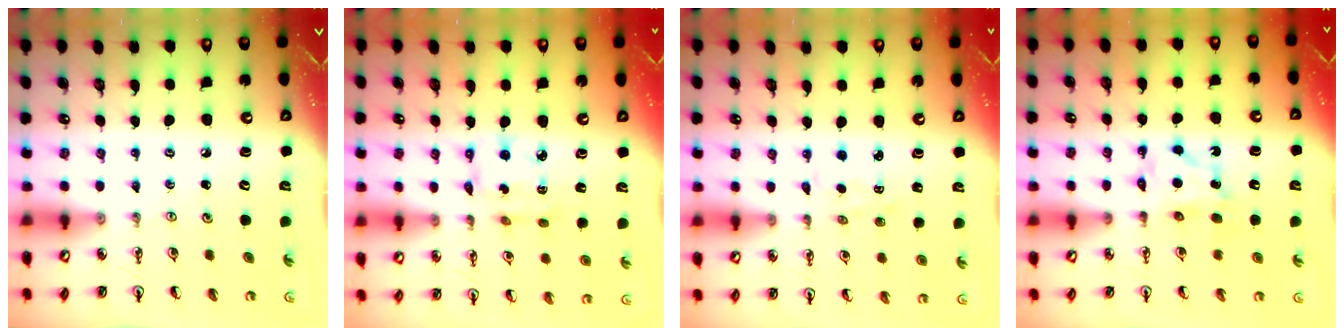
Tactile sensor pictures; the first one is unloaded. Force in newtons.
{"total": 4.6, "press": 4.6, "slide": 0.3}
{"total": 2.9, "press": 2.8, "slide": 0.4}
{"total": 7.0, "press": 6.9, "slide": 1.1}